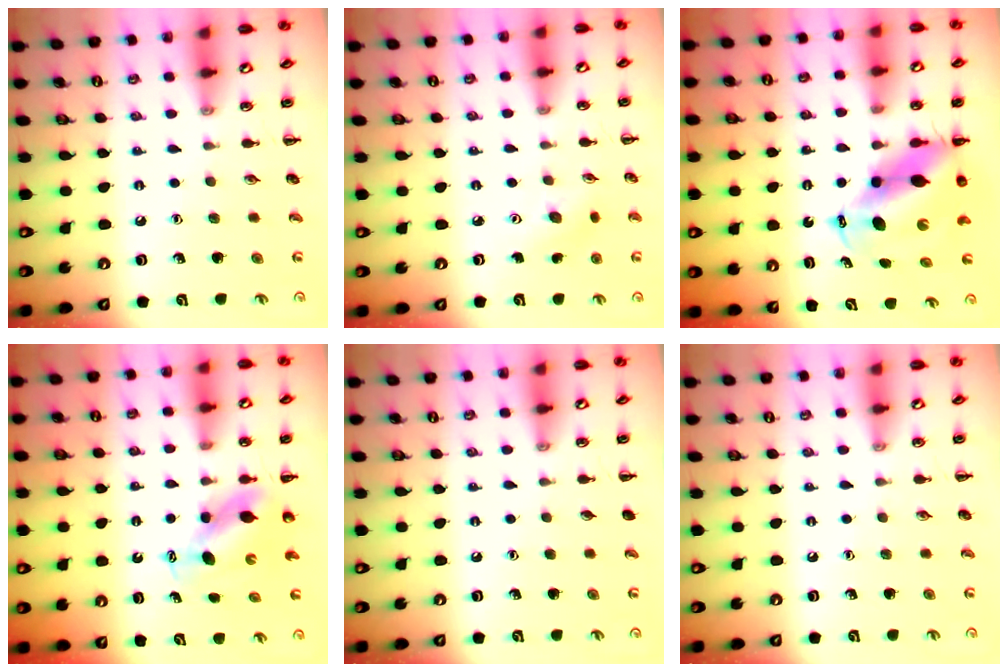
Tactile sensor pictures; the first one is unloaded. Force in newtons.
{"total": 4.4, "press": 4.2, "slide": 1.2}
{"total": 11.3, "press": 10.9, "slide": 3.2}
{"total": 7.0, "press": 6.9, "slide": 1.2}
{"total": 0.0}
{"total": 0.0}